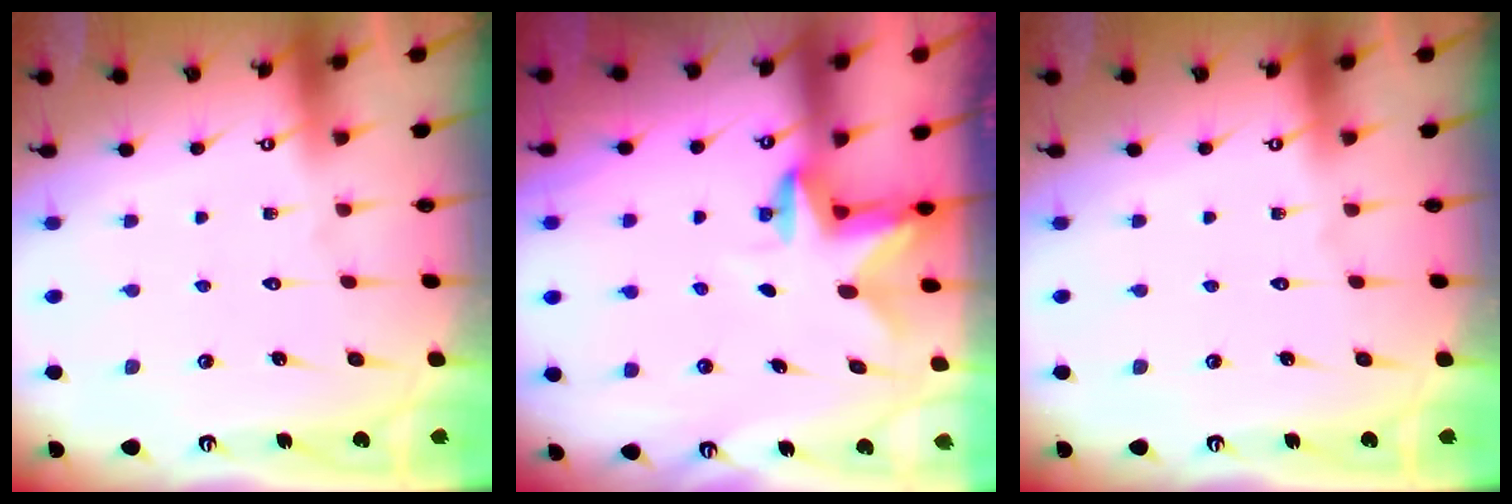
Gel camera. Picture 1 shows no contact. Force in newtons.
{"total": 2.7, "press": 2.7, "slide": 0.5}
{"total": 0.0}